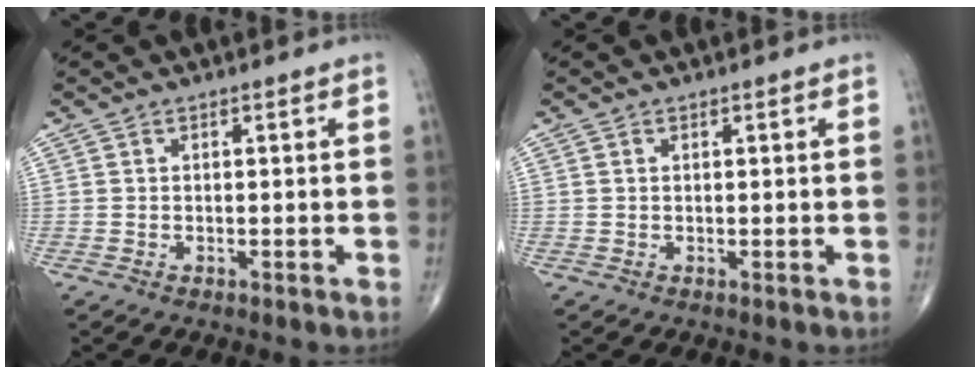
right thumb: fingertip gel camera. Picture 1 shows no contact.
{"total": 0.0}